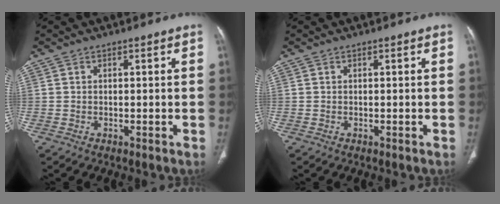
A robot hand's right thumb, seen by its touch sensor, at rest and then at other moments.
{"total": 0.0}